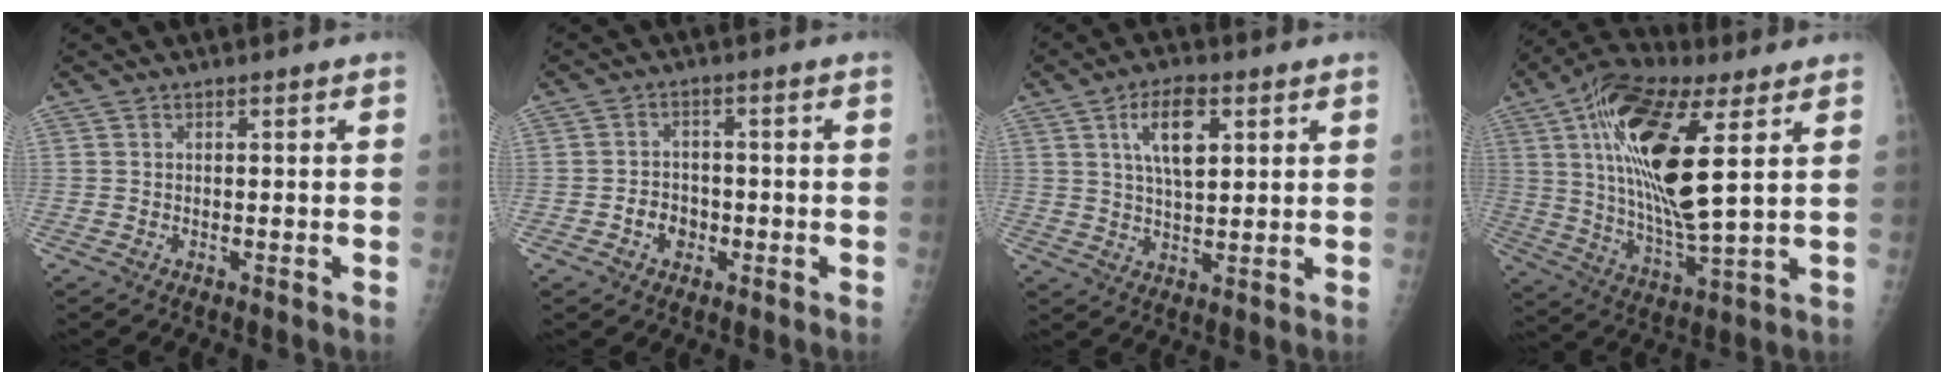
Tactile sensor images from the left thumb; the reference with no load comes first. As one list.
[{"total": 4.5, "force": [-1.5, 3.7, 2.0], "torque": [-0.011, 0.015, -0.025]}, {"total": 9.0, "force": [3.4, 4.1, 7.2], "torque": [-0.115, -0.010, 0.062]}, {"total": 21.4, "force": [6.6, 6.9, 19.2], "torque": [-0.367, -0.021, 0.115]}]